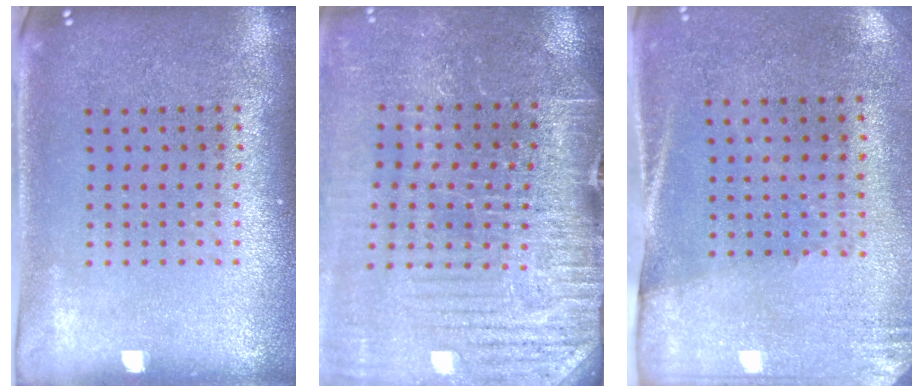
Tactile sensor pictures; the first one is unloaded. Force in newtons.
{"total": 4.1, "press": 4.0, "slide": 0.9}
{"total": 2.7, "press": 2.3, "slide": 1.4}